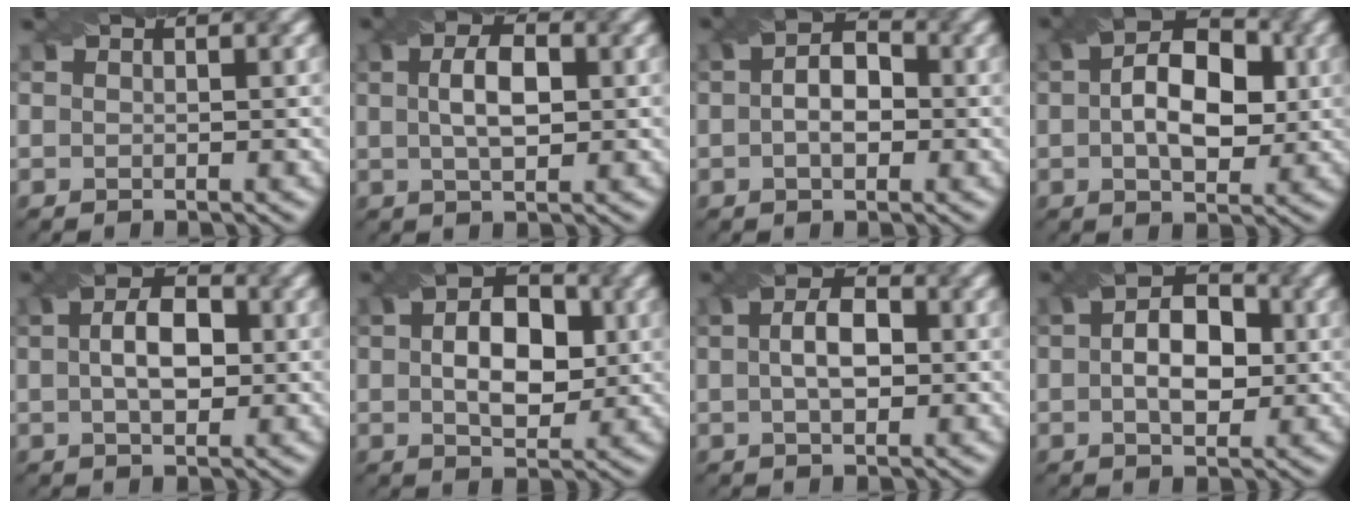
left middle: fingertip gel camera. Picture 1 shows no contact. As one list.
[{"total": 3.0, "force": [-0.1, 1.6, 2.6], "torque": [-0.045, 0.006, 0.011]}, {"total": 3.6, "force": [-0.7, 2.4, 2.5], "torque": [-0.024, 0.012, -0.007]}, {"total": 6.9, "force": [0.0, 4.4, 5.3], "torque": [-0.071, 0.014, 0.007]}, {"total": 3.9, "force": [-0.3, 2.4, 3.1], "torque": [-0.043, 0.009, 0.006]}, {"total": 5.6, "force": [0.0, 3.7, 4.2], "torque": [-0.056, 0.009, 0.011]}, {"total": 3.1, "force": [-0.4, 1.9, 2.4], "torque": [-0.034, 0.008, 0.003]}, {"total": 5.1, "force": [-0.4, 3.4, 3.8], "torque": [-0.048, 0.012, 0.003]}]